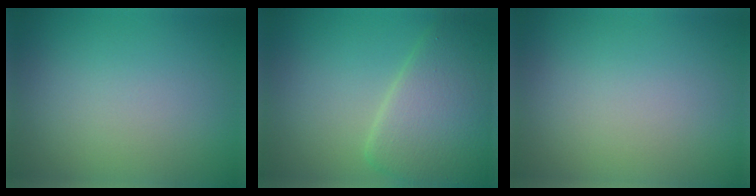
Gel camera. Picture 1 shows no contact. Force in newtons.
{"total": 7.2, "press": 7.2, "slide": 0.3}
{"total": 0.0}